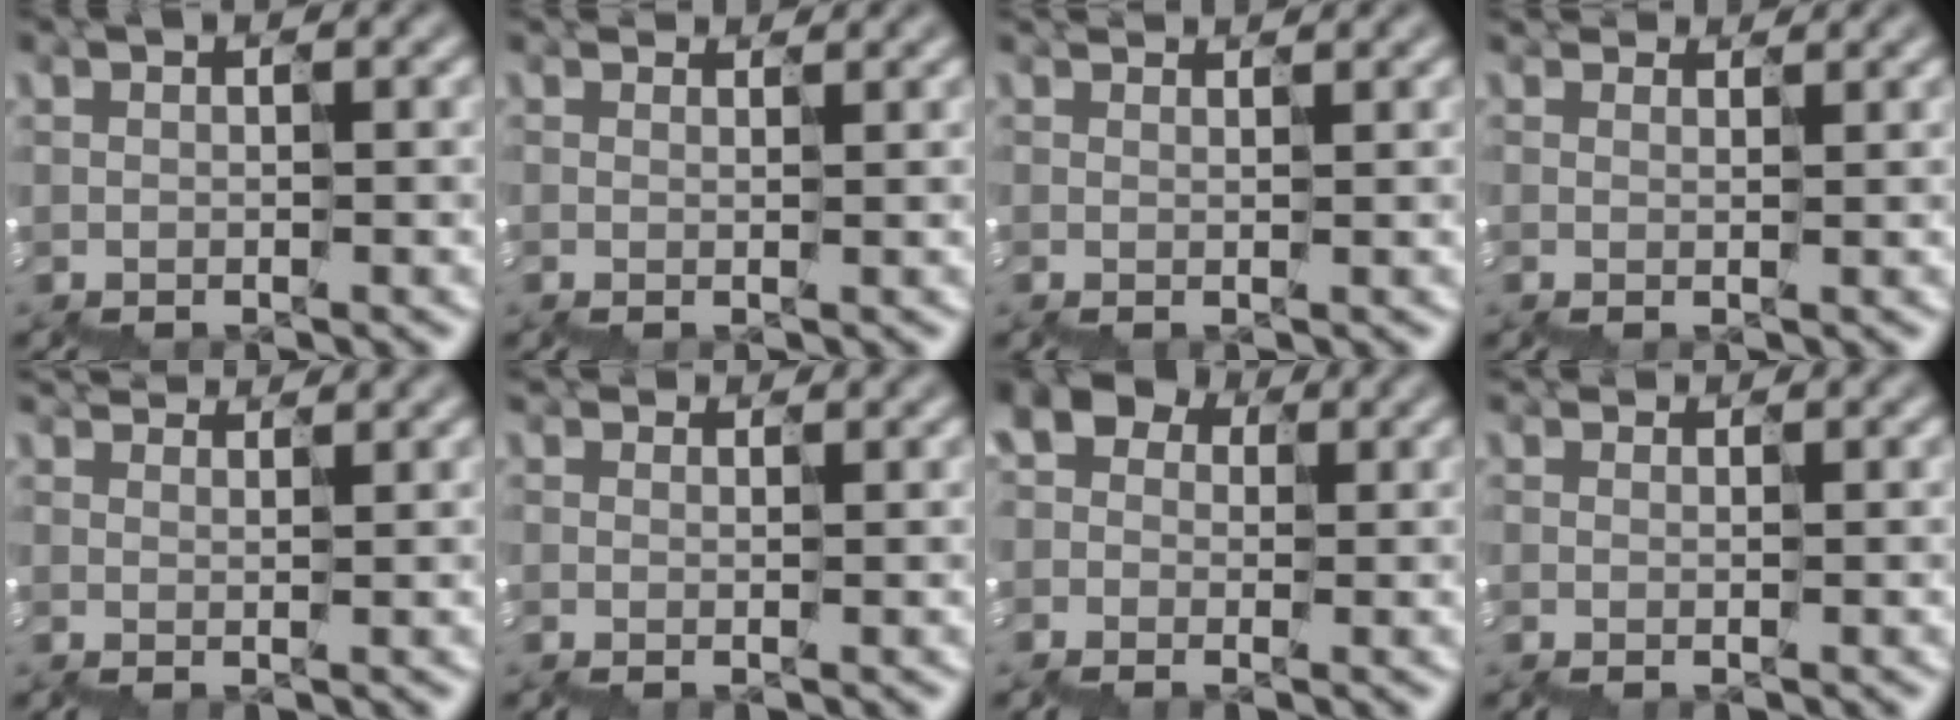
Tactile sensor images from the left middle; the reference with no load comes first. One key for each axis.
{"total": 2.3, "fx": 1.5, "fy": 1.2, "fz": 1.3, "tx": -0.005, "ty": 0.023, "tz": 0.016}
{"total": 2.0, "fx": 1.4, "fy": 1.0, "fz": 1.1, "tx": -0.001, "ty": 0.023, "tz": 0.015}
{"total": 3.1, "fx": 2.5, "fy": 1.3, "fz": 1.3, "tx": -0.013, "ty": 0.027, "tz": 0.034}
{"total": 3.1, "fx": 2.7, "fy": 1.1, "fz": 1.0, "tx": -0.007, "ty": 0.030, "tz": 0.038}
{"total": 0.9, "fx": 0.7, "fy": 0.6, "fz": 0.3, "tx": 0.008, "ty": 0.011, "tz": 0.005}
{"total": 3.4, "fx": 0.1, "fy": 3.2, "fz": 1.0, "tx": -0.046, "ty": 0.012, "tz": -0.007}
{"total": 0.0}